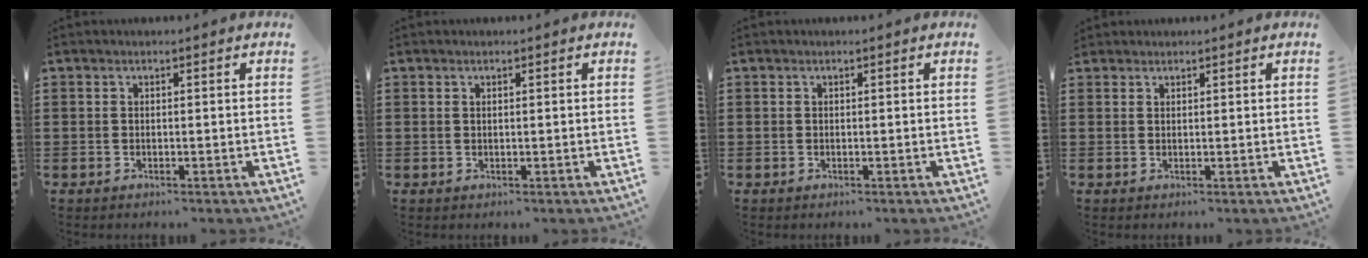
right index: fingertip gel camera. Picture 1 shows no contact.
{"total": 0.0}
{"total": 0.0}
{"total": 0.8, "force": [0.7, 0.3, -0.2], "torque": [0.003, 0.001, 0.014]}